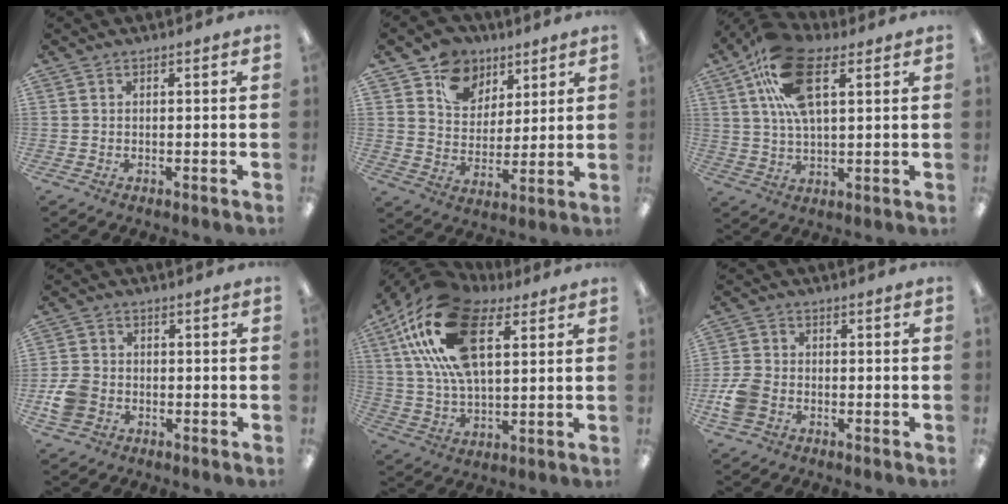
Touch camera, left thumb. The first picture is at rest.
{"total": 11.6, "force": [7.5, 8.5, 2.7], "torque": [-0.055, -0.044, 0.144]}
{"total": 16.9, "force": [7.6, 8.2, 12.7], "torque": [-0.248, -0.002, 0.135]}
{"total": 6.2, "force": [-2.1, 5.0, 3.0], "torque": [-0.051, 0.014, -0.035]}
{"total": 23.4, "force": [10.1, 12.1, 17.2], "torque": [-0.357, -0.018, 0.171]}
{"total": 6.5, "force": [-2.5, 4.8, 3.7], "torque": [-0.075, 0.017, -0.043]}